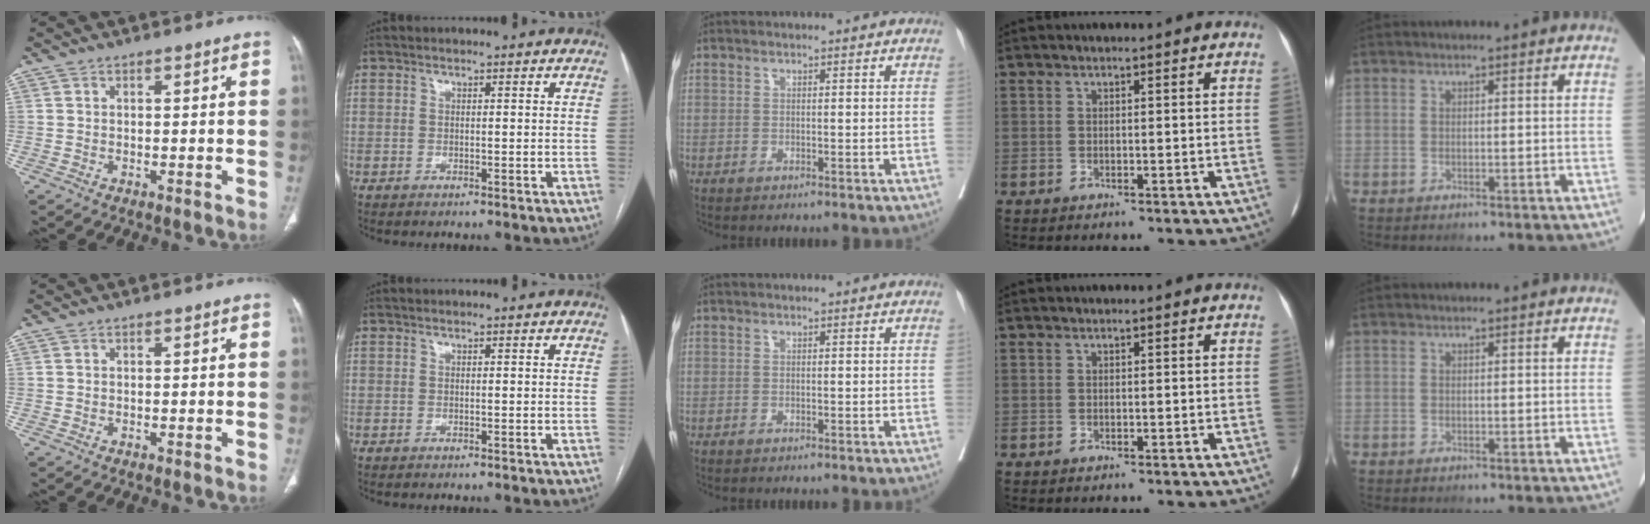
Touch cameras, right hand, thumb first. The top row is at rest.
{}